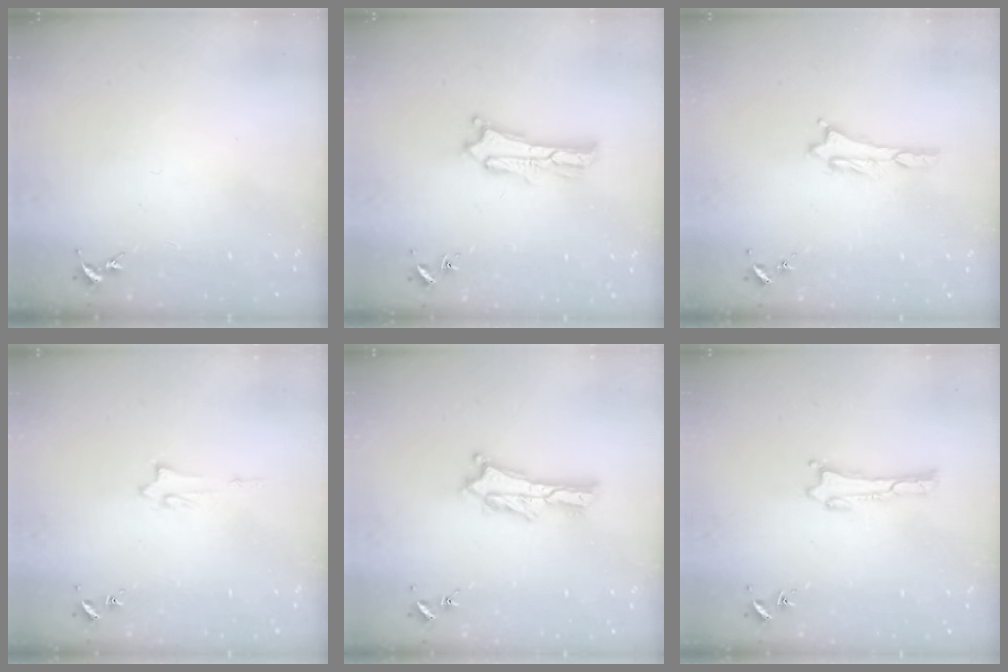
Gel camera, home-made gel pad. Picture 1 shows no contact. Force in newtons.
{"total": 2.5, "press": 2.5, "slide": 0.2}
{"total": 0.0}
{"total": 1.3, "press": 1.3, "slide": 0.2}
{"total": 2.3, "press": 2.3, "slide": 0.3}
{"total": 0.0}